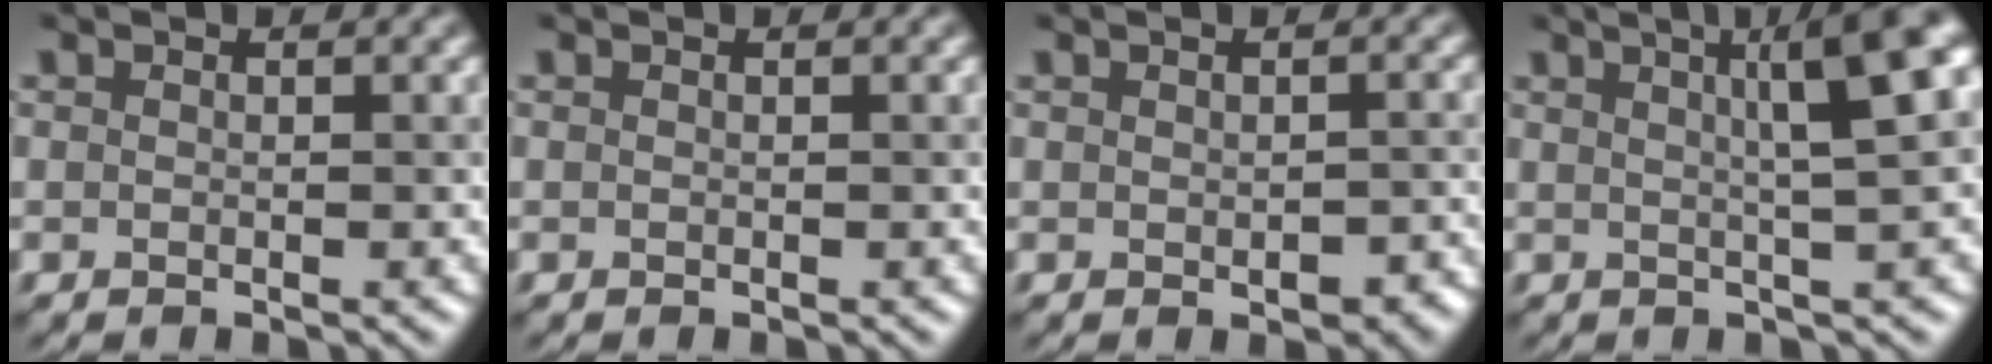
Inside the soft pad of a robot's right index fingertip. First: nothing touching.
{"total": 0.0}
{"total": 2.2, "force": [-0.6, 1.3, 1.7], "torque": [-0.022, -0.007, -0.001]}
{"total": 8.5, "force": [2.6, 2.1, 7.8], "torque": [-0.044, 0.039, 0.019]}